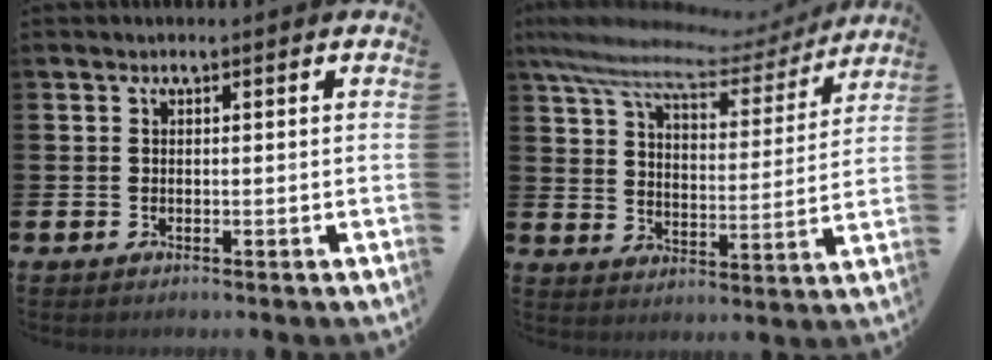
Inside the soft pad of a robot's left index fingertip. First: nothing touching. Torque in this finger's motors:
{"motor_torque": [2.14, 0.00, 1.02, 0.21]}